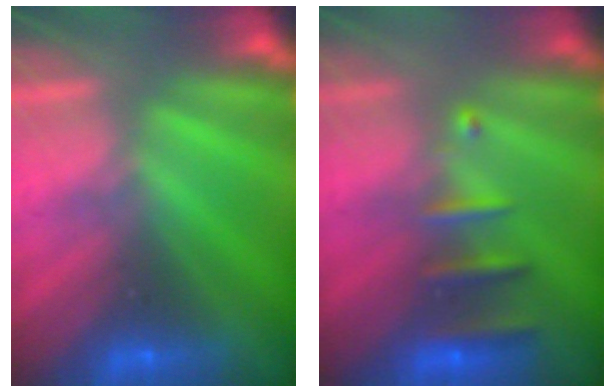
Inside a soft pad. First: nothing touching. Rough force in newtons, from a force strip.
{"total": 2.5}